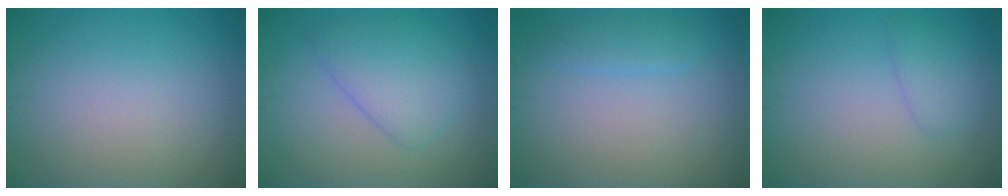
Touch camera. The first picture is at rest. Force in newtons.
{"total": 4.1, "press": 4.1, "slide": 0.2}
{"total": 1.4, "press": 1.4, "slide": 0.1}
{"total": 1.8, "press": 1.8, "slide": 0.0}